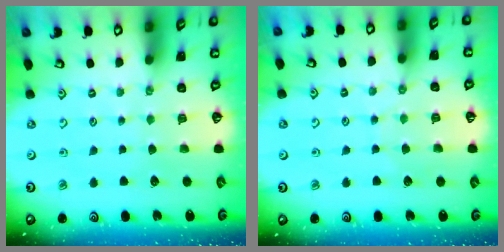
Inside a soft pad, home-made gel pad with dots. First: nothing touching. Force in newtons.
{"total": 4.3, "press": 4.3, "slide": 0.5}